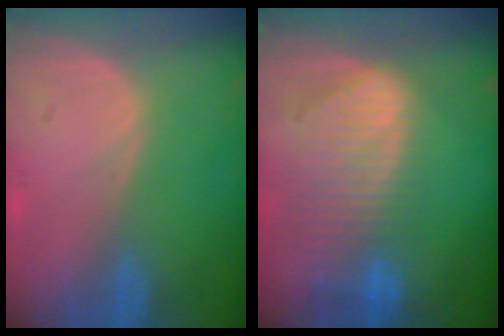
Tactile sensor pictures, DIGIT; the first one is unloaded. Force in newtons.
{"total": 9.4, "press": 8.2, "slide": 4.6}